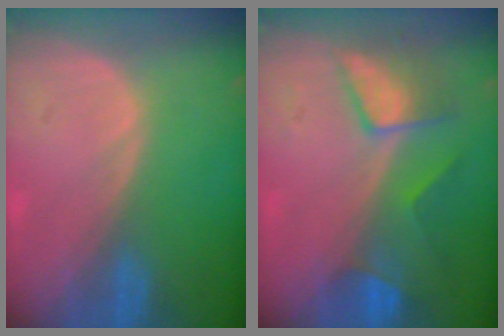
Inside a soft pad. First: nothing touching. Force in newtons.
{"total": 7.5, "press": 6.9, "slide": 3.0}